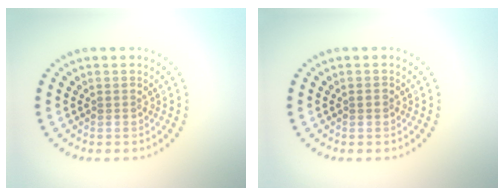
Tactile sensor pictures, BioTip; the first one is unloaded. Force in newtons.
{"total": 0.7, "press": 0.7, "slide": 0.2}